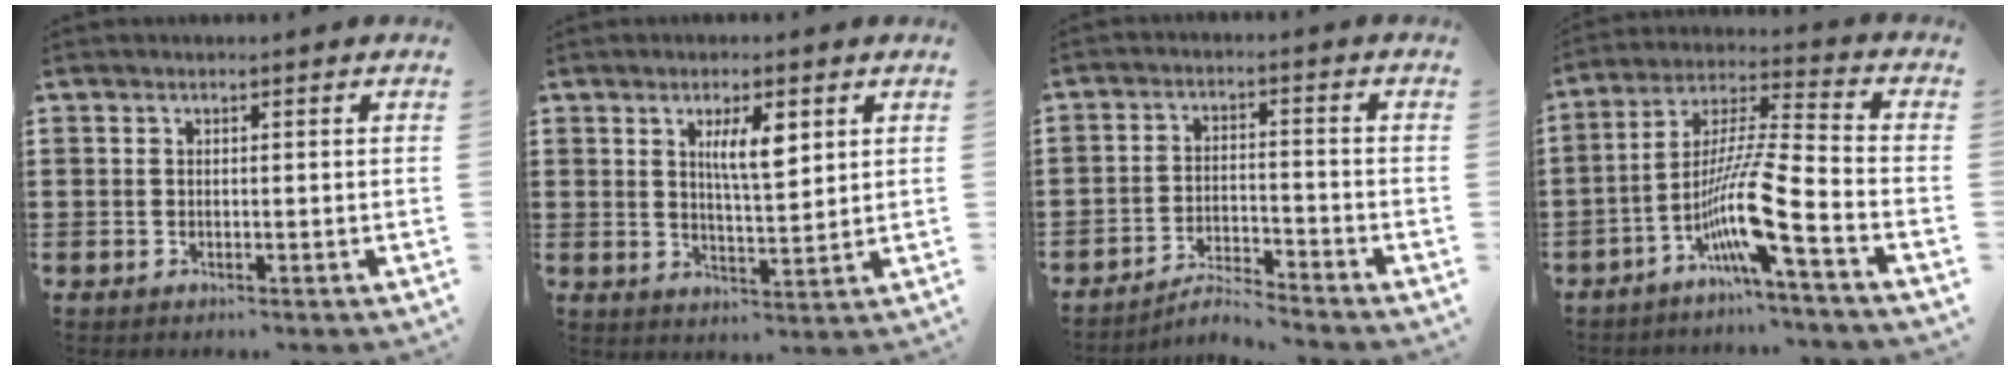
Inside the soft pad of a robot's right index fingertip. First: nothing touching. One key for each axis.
{"total": 5.6, "fx": 2.4, "fy": 1.7, "fz": 4.9, "tx": -0.093, "ty": 0.004, "tz": 0.037}
{"total": 4.2, "fx": -4.1, "fy": 0.0, "fz": 0.7, "tx": -0.016, "ty": 0.004, "tz": -0.086}
{"total": 11.2, "fx": -5.8, "fy": 0.3, "fz": 9.6, "tx": -0.203, "ty": -0.017, "tz": -0.119}